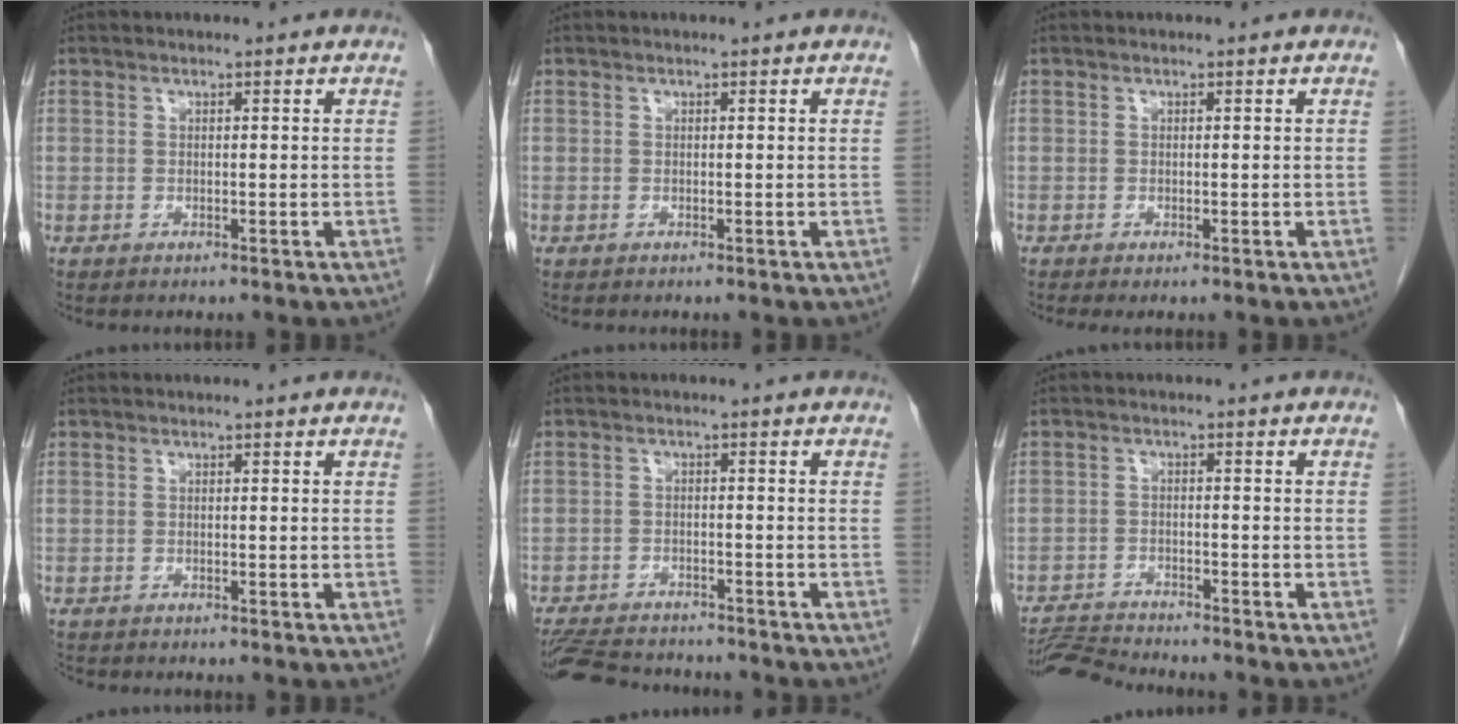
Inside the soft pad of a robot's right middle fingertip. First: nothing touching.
{"total": 0.0}
{"total": 0.5, "force": [-0.3, 0.0, 0.4], "torque": [-0.007, -0.003, -0.002]}
{"total": 0.9, "force": [-0.9, 0.2, 0.1], "torque": [-0.007, -0.003, -0.017]}
{"total": 10.2, "force": [-9.4, 2.4, 3.3], "torque": [-0.062, -0.005, -0.139]}
{"total": 5.3, "force": [-5.2, -0.8, -0.1], "torque": [0.002, -0.013, -0.094]}